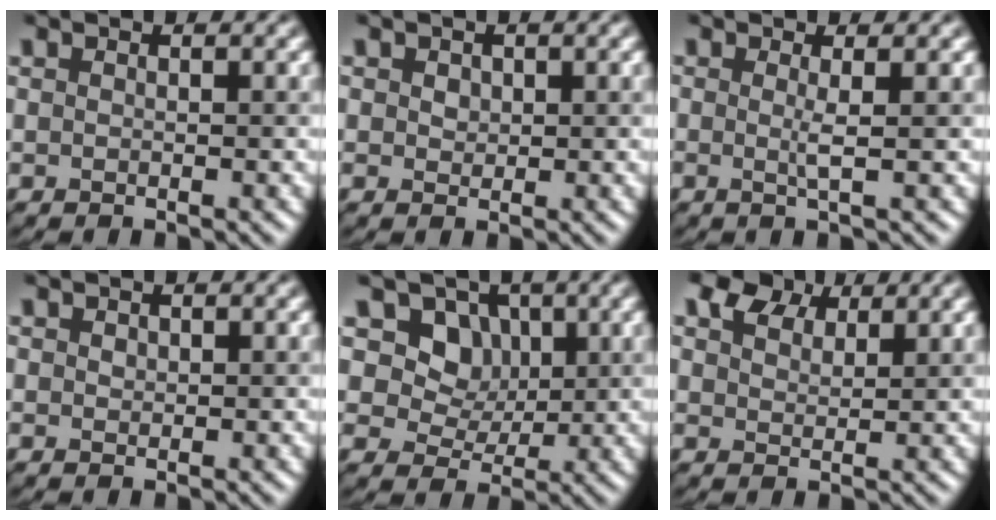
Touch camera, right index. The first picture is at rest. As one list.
[{"total": 1.1, "force": [0.4, 0.9, 0.5], "torque": [-0.009, 0.003, 0.004]}, {"total": 1.3, "force": [0.1, 0.1, 1.3], "torque": [-0.028, -0.003, -0.003]}, {"total": 0.6, "force": [0.2, 0.5, 0.2], "torque": [-0.005, 0.000, 0.003]}, {"total": 7.9, "force": [3.6, 6.2, 3.4], "torque": [-0.062, -0.004, 0.057]}, {"total": 4.5, "force": [3.4, 2.3, 1.9], "torque": [-0.045, 0.014, 0.055]}]